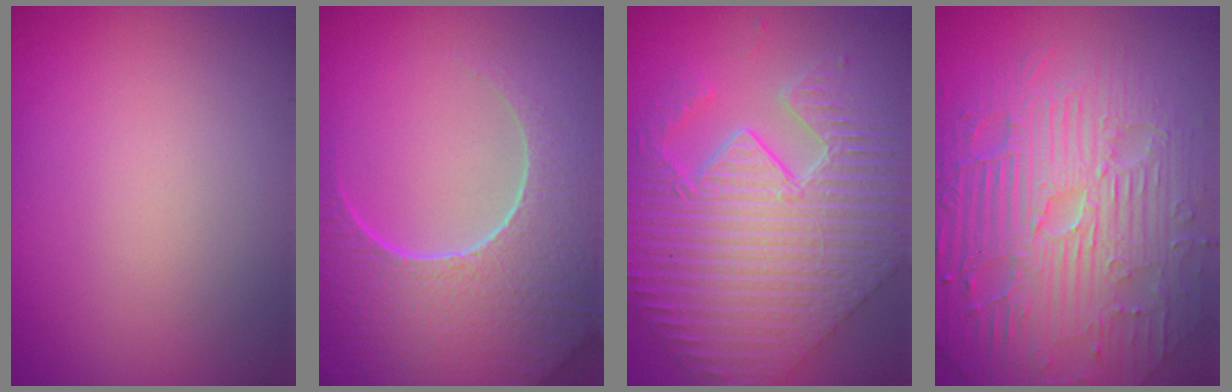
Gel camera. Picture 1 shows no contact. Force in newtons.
{"total": 9.4, "press": 6.7, "slide": 6.6}
{"total": 11.1, "press": 8.1, "slide": 7.6}
{"total": 11.2, "press": 7.2, "slide": 8.6}